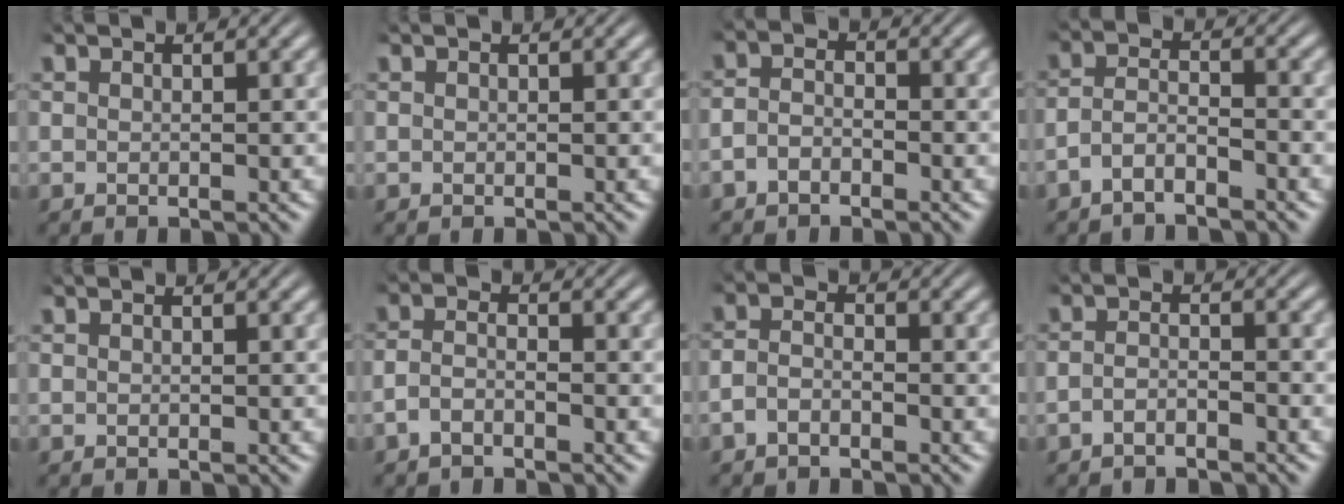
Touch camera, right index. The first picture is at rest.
{"total": 0.0}
{"total": 2.4, "force": [-1.5, 1.5, 1.1], "torque": [-0.028, -0.011, -0.024]}
{"total": 3.8, "force": [-2.6, 2.2, 1.7], "torque": [-0.039, -0.015, -0.046]}
{"total": 0.0}
{"total": 2.7, "force": [-1.7, 1.4, 1.6], "torque": [-0.042, -0.009, -0.028]}
{"total": 2.4, "force": [-1.4, 1.4, 1.3], "torque": [-0.035, -0.011, -0.022]}
{"total": 2.2, "force": [-1.9, 0.4, 0.9], "torque": [-0.019, -0.007, -0.032]}